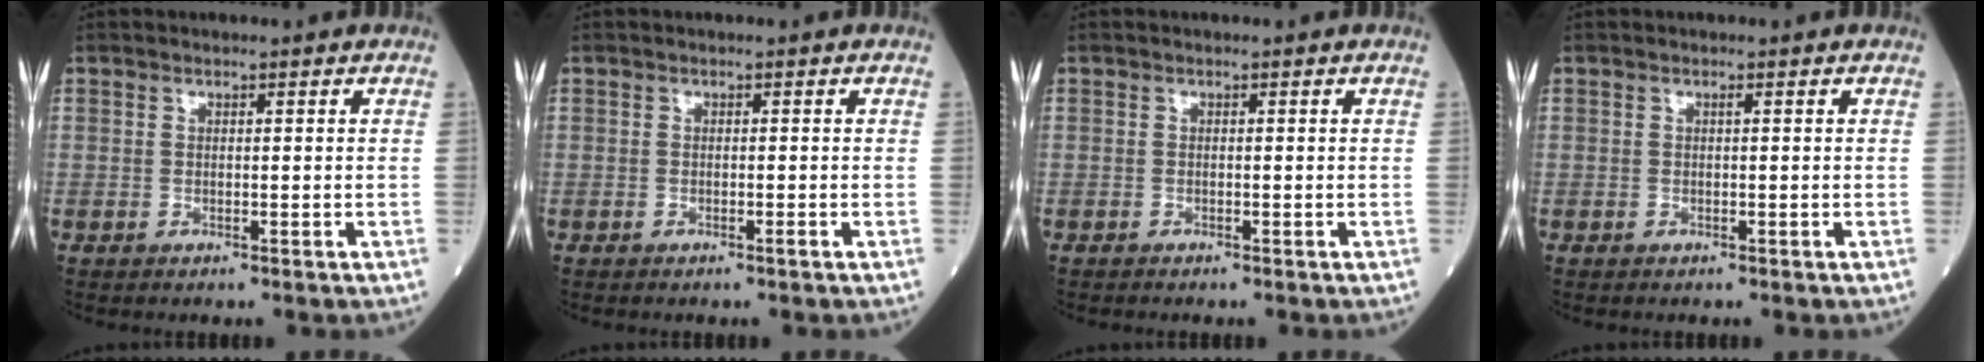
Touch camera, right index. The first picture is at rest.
{"total": 0.0}
{"total": 0.0}
{"total": 0.0}